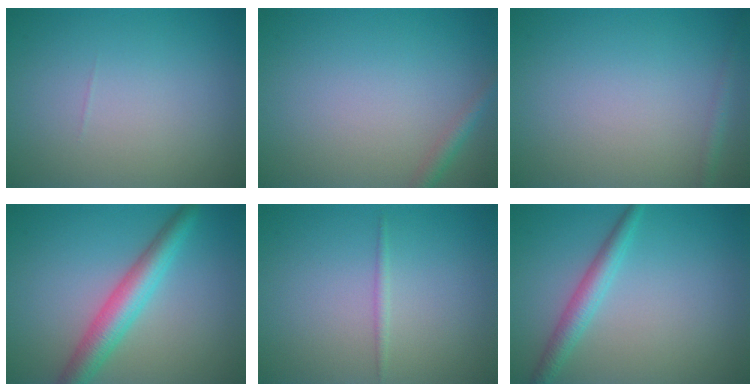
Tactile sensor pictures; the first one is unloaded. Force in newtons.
{"total": 1.4, "press": 1.4, "slide": 0.1}
{"total": 0.9, "press": 0.9, "slide": 0.1}
{"total": 4.6, "press": 4.6, "slide": 0.2}
{"total": 0.7, "press": 0.7, "slide": 0.0}
{"total": 2.5, "press": 2.5, "slide": 0.1}